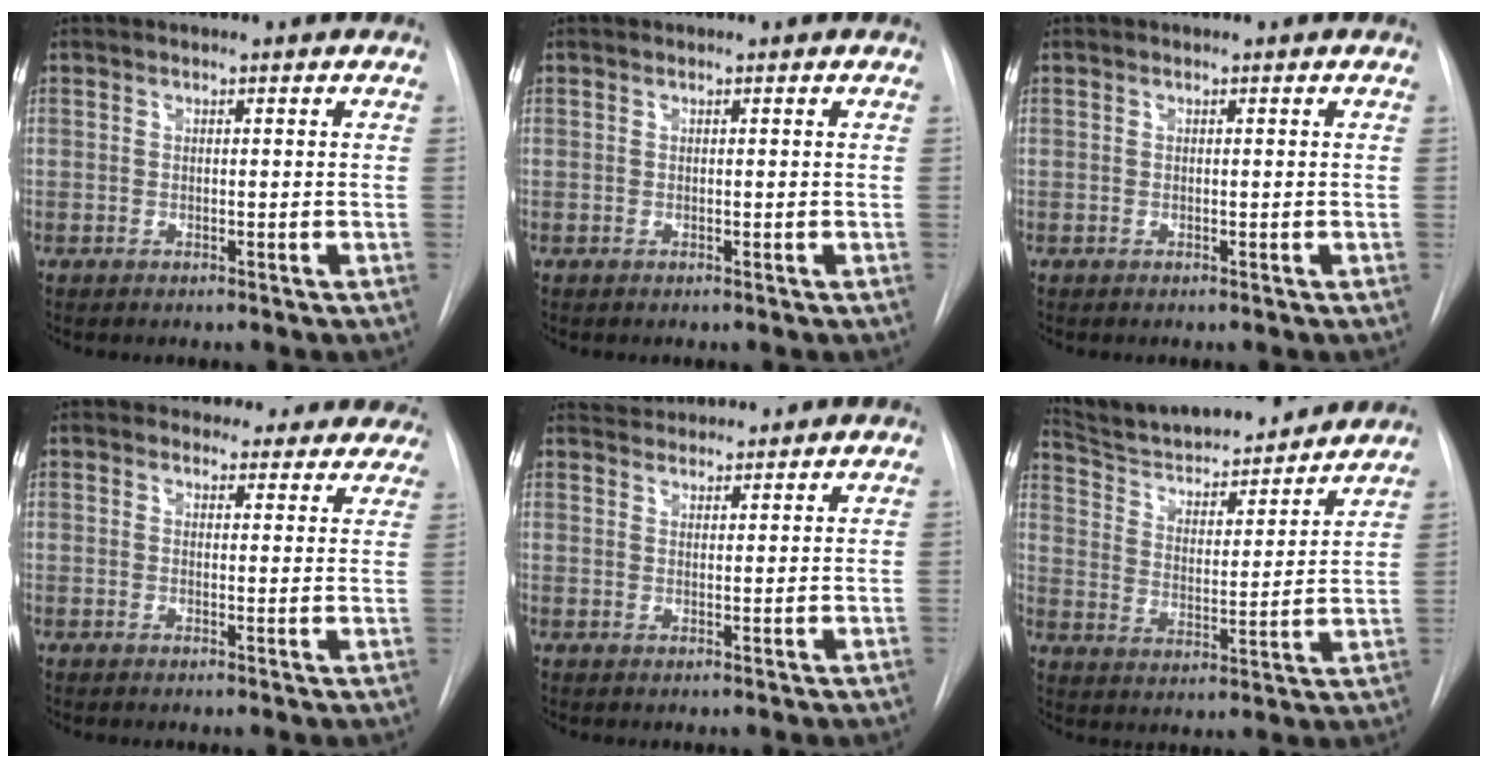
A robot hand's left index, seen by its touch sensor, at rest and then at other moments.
{"total": 0.0}
{"total": 0.0}
{"total": 10.7, "force": [9.6, 4.6, 0.7], "torque": [0.029, -0.019, 0.082]}
{"total": 4.0, "force": [4.0, 0.7, 0.2], "torque": [-0.007, 0.025, 0.065]}
{"total": 17.9, "force": [16.6, 2.8, 6.0], "torque": [-0.094, -0.008, 0.256]}